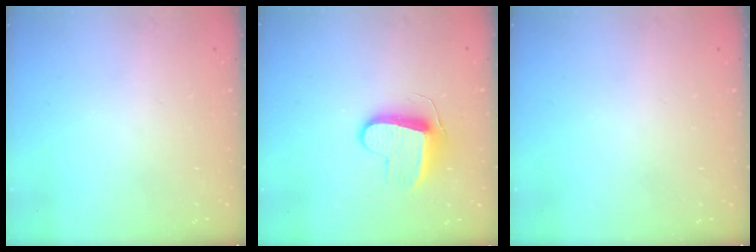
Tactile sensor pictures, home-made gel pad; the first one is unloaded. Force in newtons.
{"total": 9.6, "press": 9.6, "slide": 0.2}
{"total": 0.0}